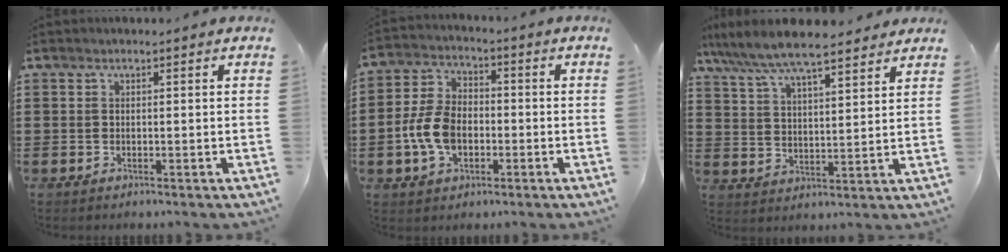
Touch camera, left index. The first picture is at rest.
{"total": 8.2, "force": [-2.0, 5.3, 5.9], "torque": [-0.153, 0.003, -0.048]}
{"total": 7.7, "force": [6.9, 0.7, 3.3], "torque": [-0.088, -0.030, 0.123]}